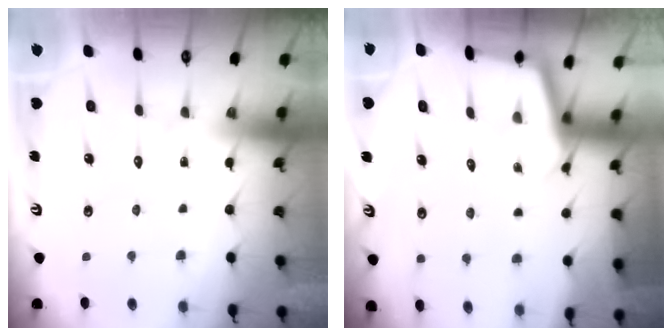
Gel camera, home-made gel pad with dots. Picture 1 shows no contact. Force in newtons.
{"total": 2.5, "press": 2.5, "slide": 0.2}